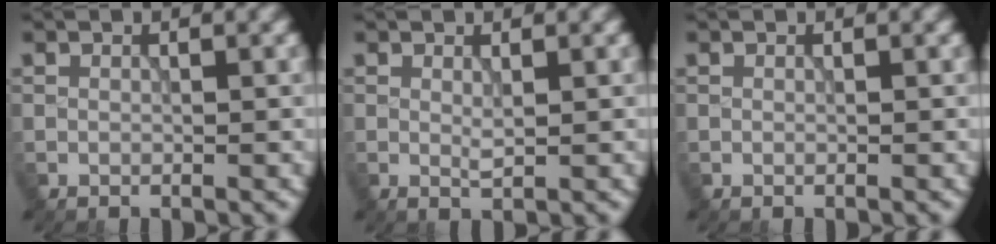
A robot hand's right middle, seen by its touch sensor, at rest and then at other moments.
{"total": 0.8, "force": [0.3, 0.1, 0.8], "torque": [-0.016, -0.003, 0.005]}
{"total": 0.0}